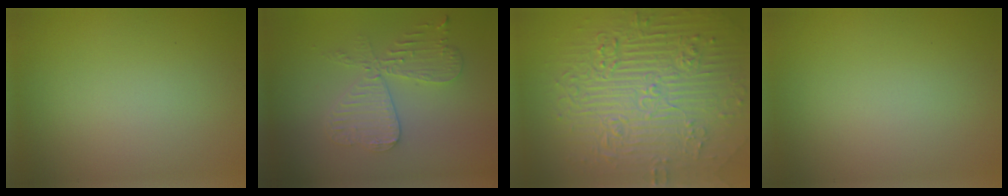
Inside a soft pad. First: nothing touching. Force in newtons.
{"total": 4.3, "press": 3.7, "slide": 2.2}
{"total": 11.0, "press": 7.3, "slide": 8.3}
{"total": 0.0}